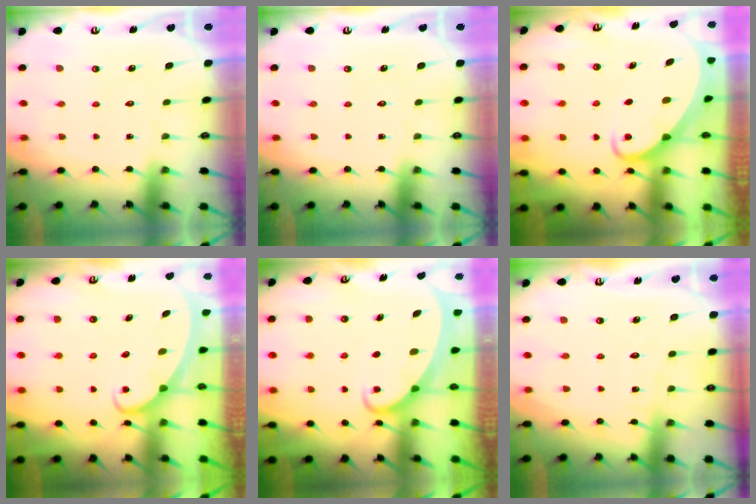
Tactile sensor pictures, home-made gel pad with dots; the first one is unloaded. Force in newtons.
{"total": 0.0}
{"total": 2.5, "press": 2.5, "slide": 0.2}
{"total": 2.4, "press": 2.4, "slide": 0.3}
{"total": 2.1, "press": 2.1, "slide": 0.4}
{"total": 3.5, "press": 3.5, "slide": 0.4}